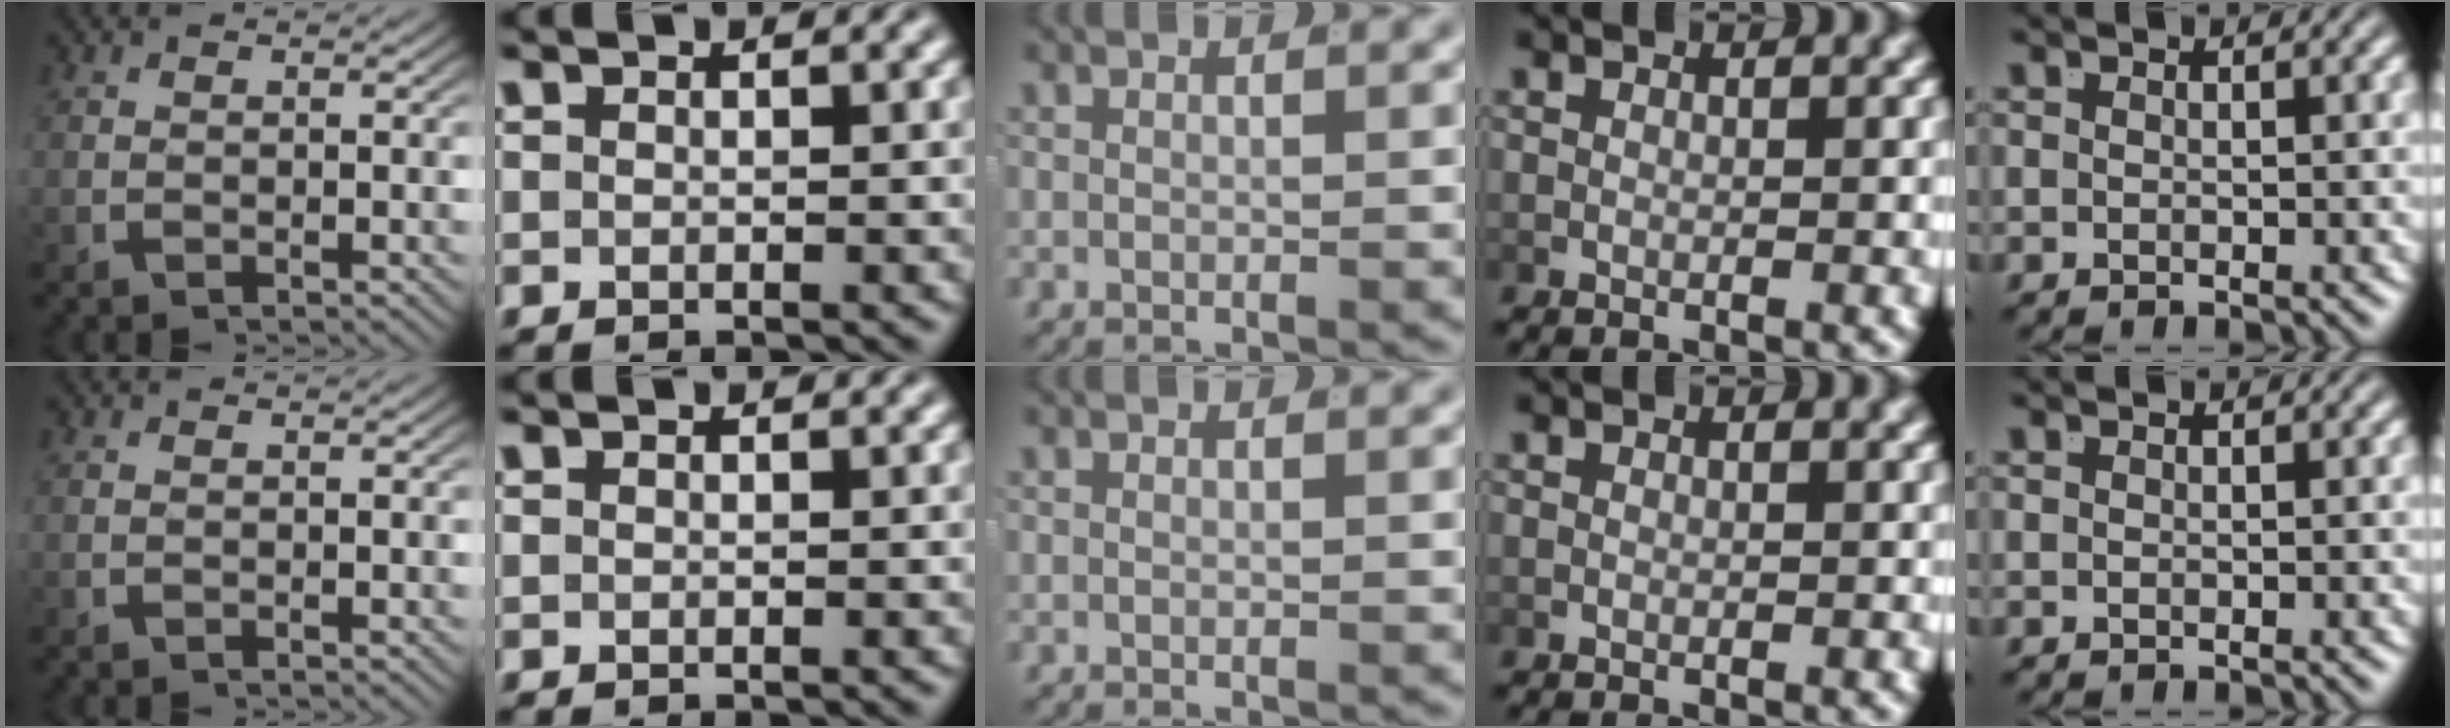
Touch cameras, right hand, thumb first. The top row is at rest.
{}